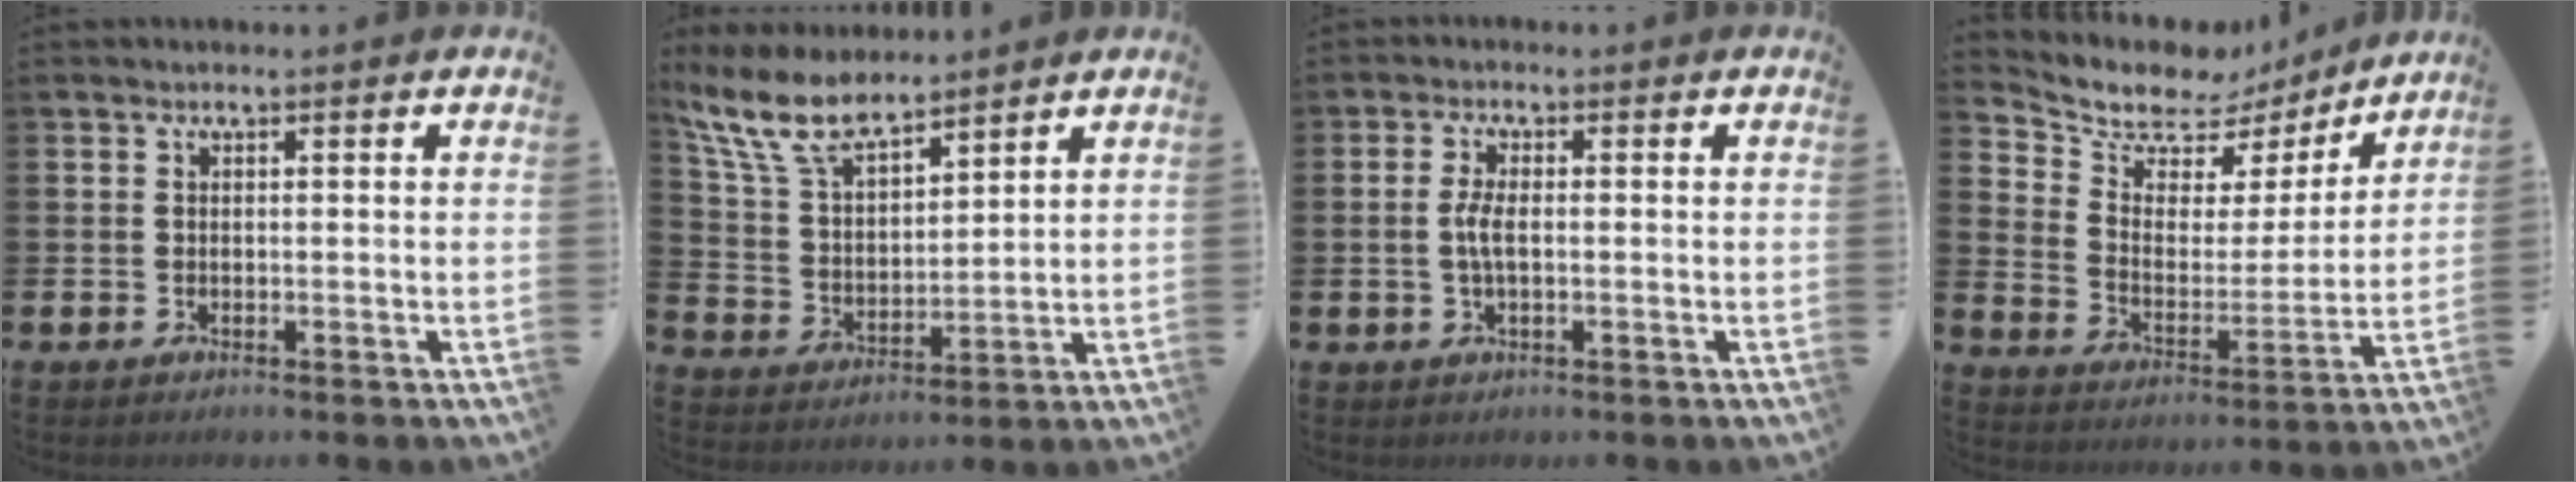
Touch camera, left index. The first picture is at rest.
{"total": 9.0, "force": [7.8, 2.8, 3.5], "torque": [-0.102, -0.030, 0.146]}
{"total": 2.9, "force": [0.0, 1.1, 2.7], "torque": [-0.055, -0.001, -0.005]}
{"total": 9.0, "force": [7.9, 3.8, 2.2], "torque": [-0.085, -0.055, 0.139]}